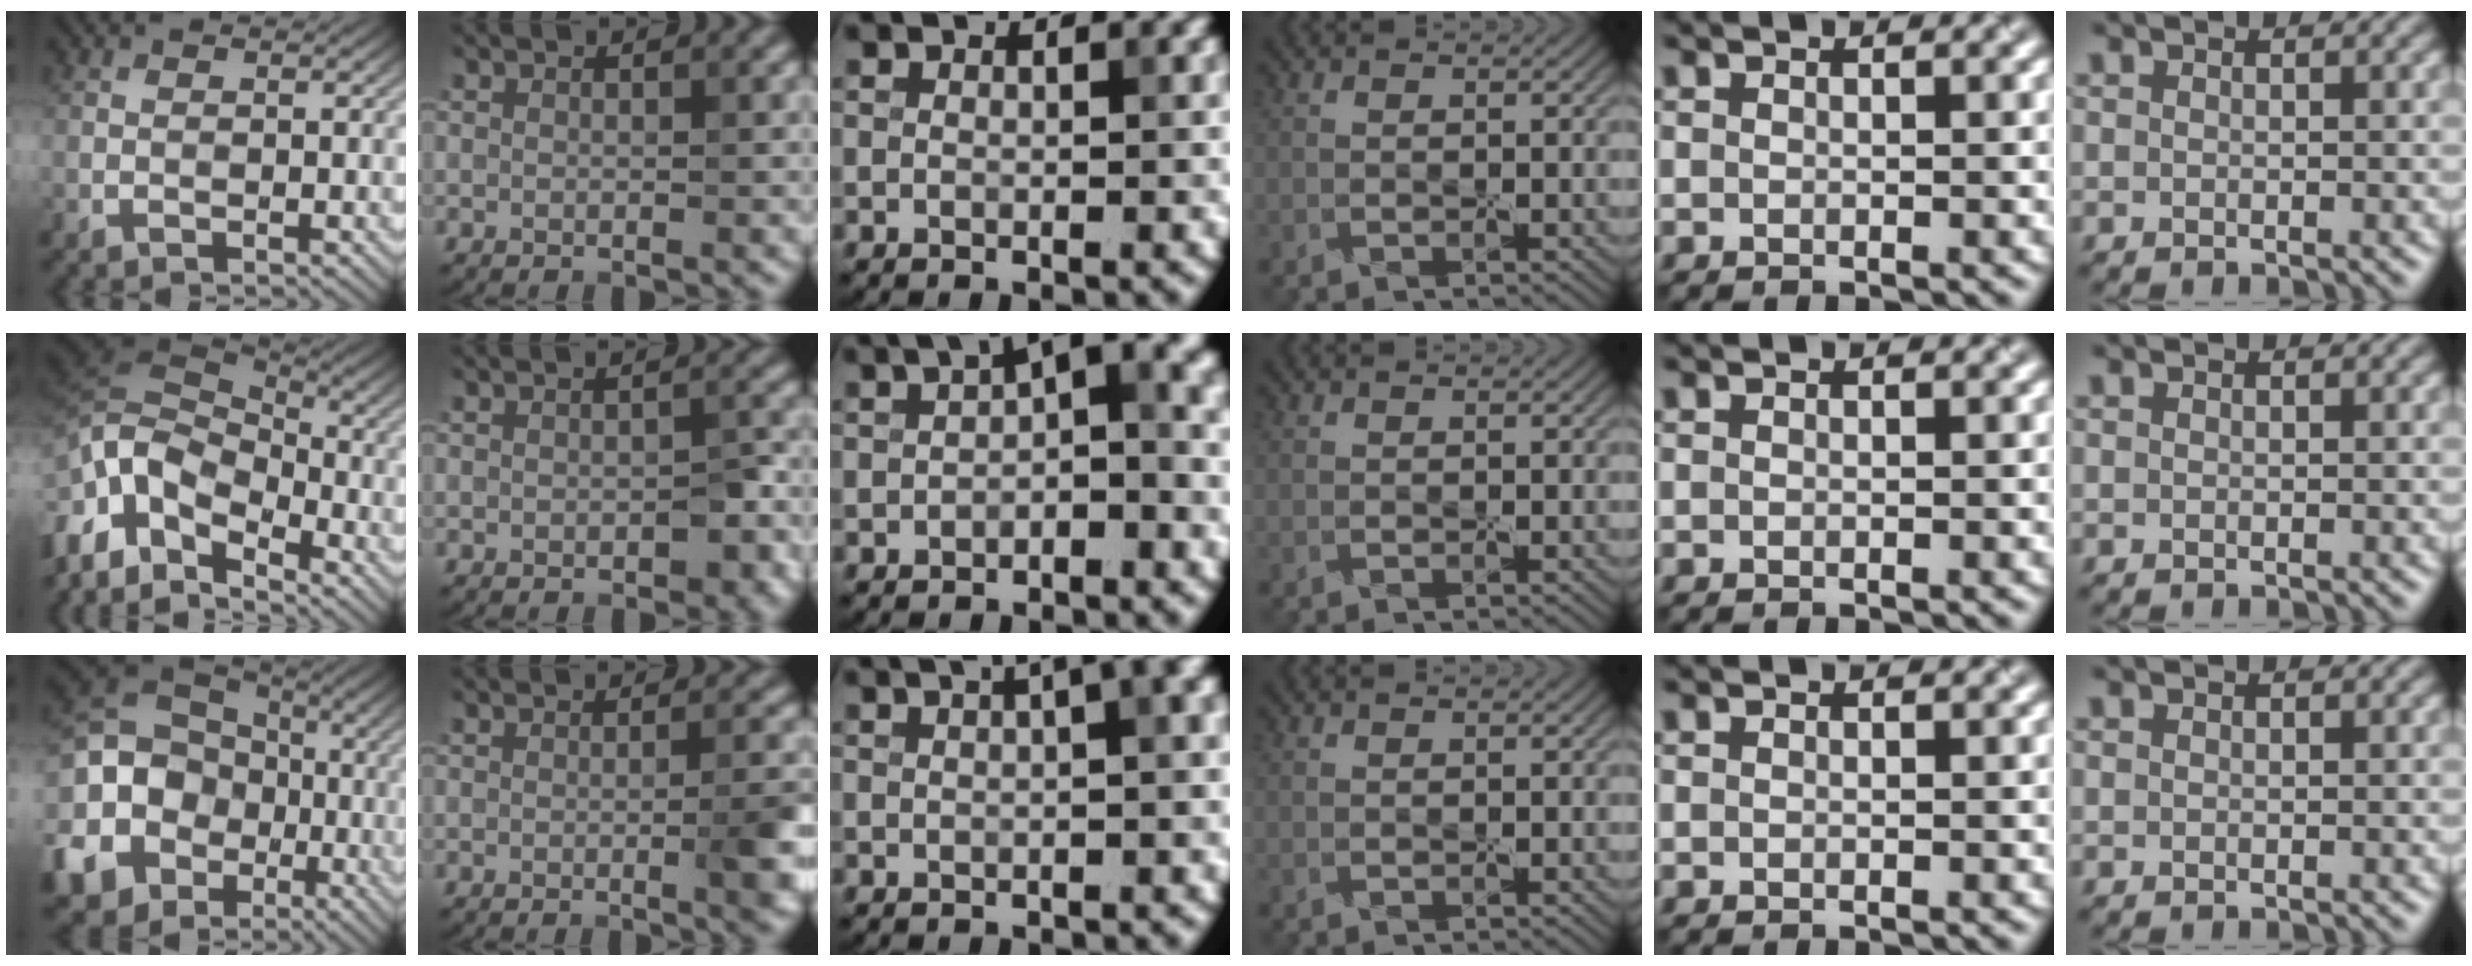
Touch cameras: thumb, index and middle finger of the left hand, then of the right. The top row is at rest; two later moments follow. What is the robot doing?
{"motion": "peel", "object": "velcro strap"}